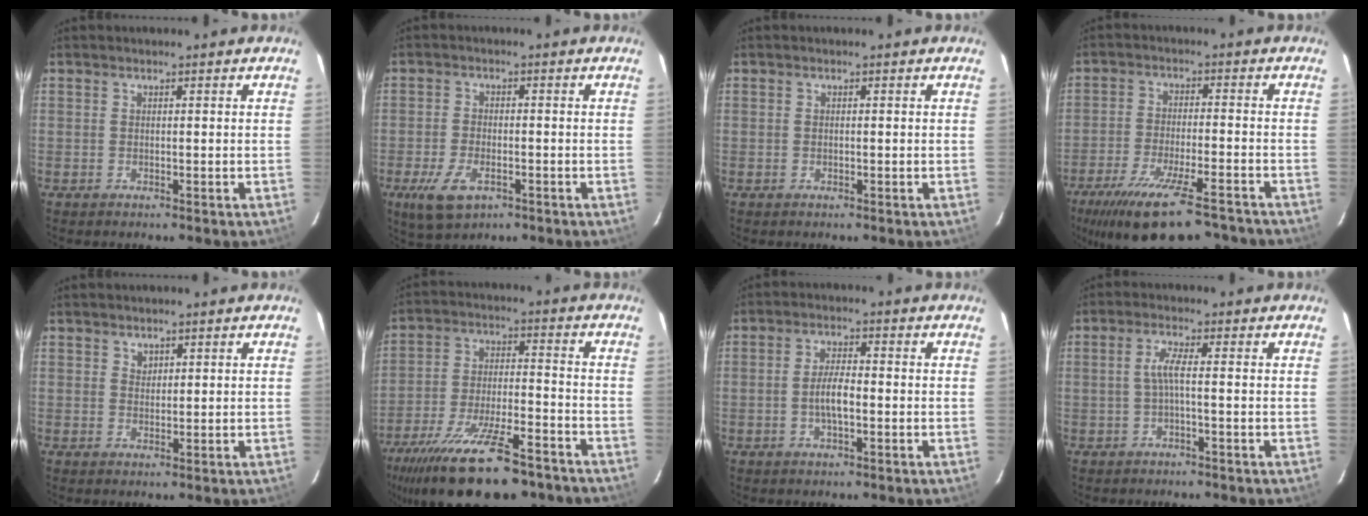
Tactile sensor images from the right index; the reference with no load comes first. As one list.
[{"total": 7.7, "force": [-3.7, 3.9, 5.4], "torque": [-0.130, -0.016, -0.065]}, {"total": 0.0}, {"total": 18.3, "force": [-14.4, 4.2, 10.4], "torque": [-0.201, -0.042, -0.220]}, {"total": 1.5, "force": [1.0, 1.1, 0.3], "torque": [0.001, 0.003, 0.018]}, {"total": 22.4, "force": [-16.9, 6.3, 13.2], "torque": [-0.252, -0.043, -0.261]}, {"total": 4.4, "force": [-1.1, 1.4, 4.0], "torque": [-0.079, 0.002, -0.019]}, {"total": 2.7, "force": [-0.6, -0.2, 2.6], "torque": [-0.055, 0.003, -0.012]}]